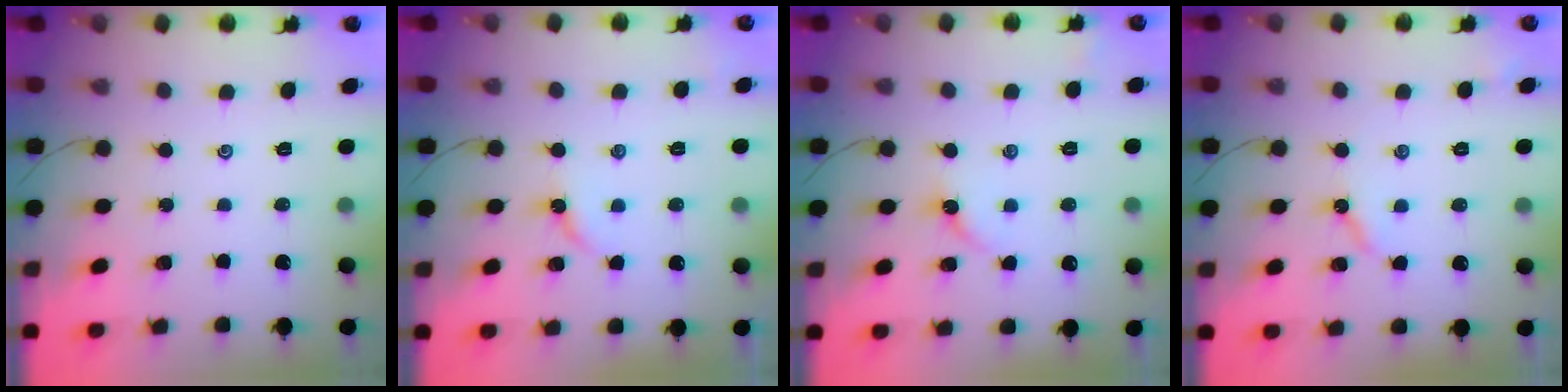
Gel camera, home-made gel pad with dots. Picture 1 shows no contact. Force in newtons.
{"total": 3.0, "press": 2.9, "slide": 0.5}
{"total": 3.4, "press": 3.4, "slide": 0.5}
{"total": 3.6, "press": 3.6, "slide": 0.6}